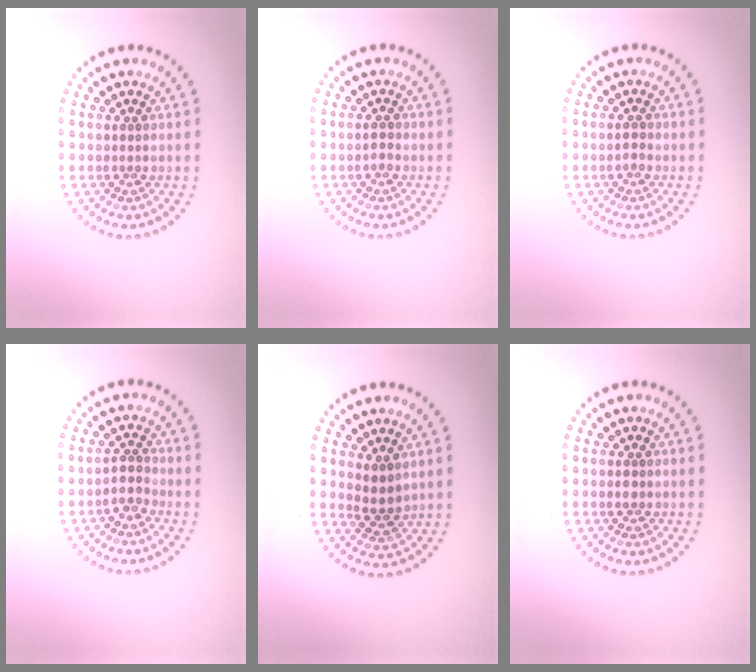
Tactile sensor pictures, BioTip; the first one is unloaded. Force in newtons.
{"total": 0.9, "press": 0.9, "slide": 0.1}
{"total": 0.9, "press": 0.9, "slide": 0.1}
{"total": 1.7, "press": 1.4, "slide": 1.0}
{"total": 2.3, "press": 2.0, "slide": 1.1}
{"total": 0.6, "press": 0.6, "slide": 0.2}